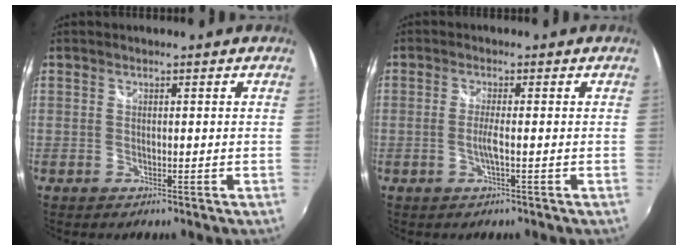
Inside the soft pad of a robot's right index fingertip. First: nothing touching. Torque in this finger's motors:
{"motor_torque": [-0.04, -0.03, -0.05, 0.01]}